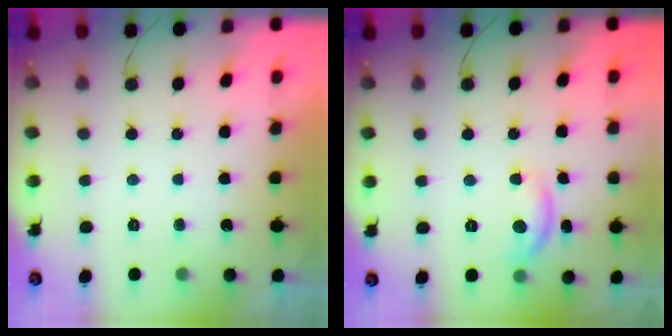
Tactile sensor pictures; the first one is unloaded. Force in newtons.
{"total": 8.5, "press": 8.4, "slide": 0.6}